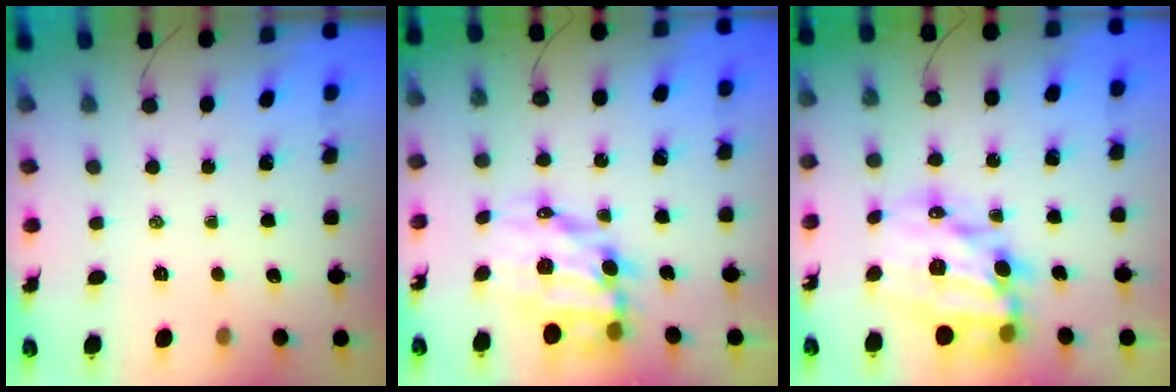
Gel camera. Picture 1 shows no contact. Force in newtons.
{"total": 12.0, "press": 11.6, "slide": 3.0}
{"total": 17.8, "press": 17.4, "slide": 4.0}